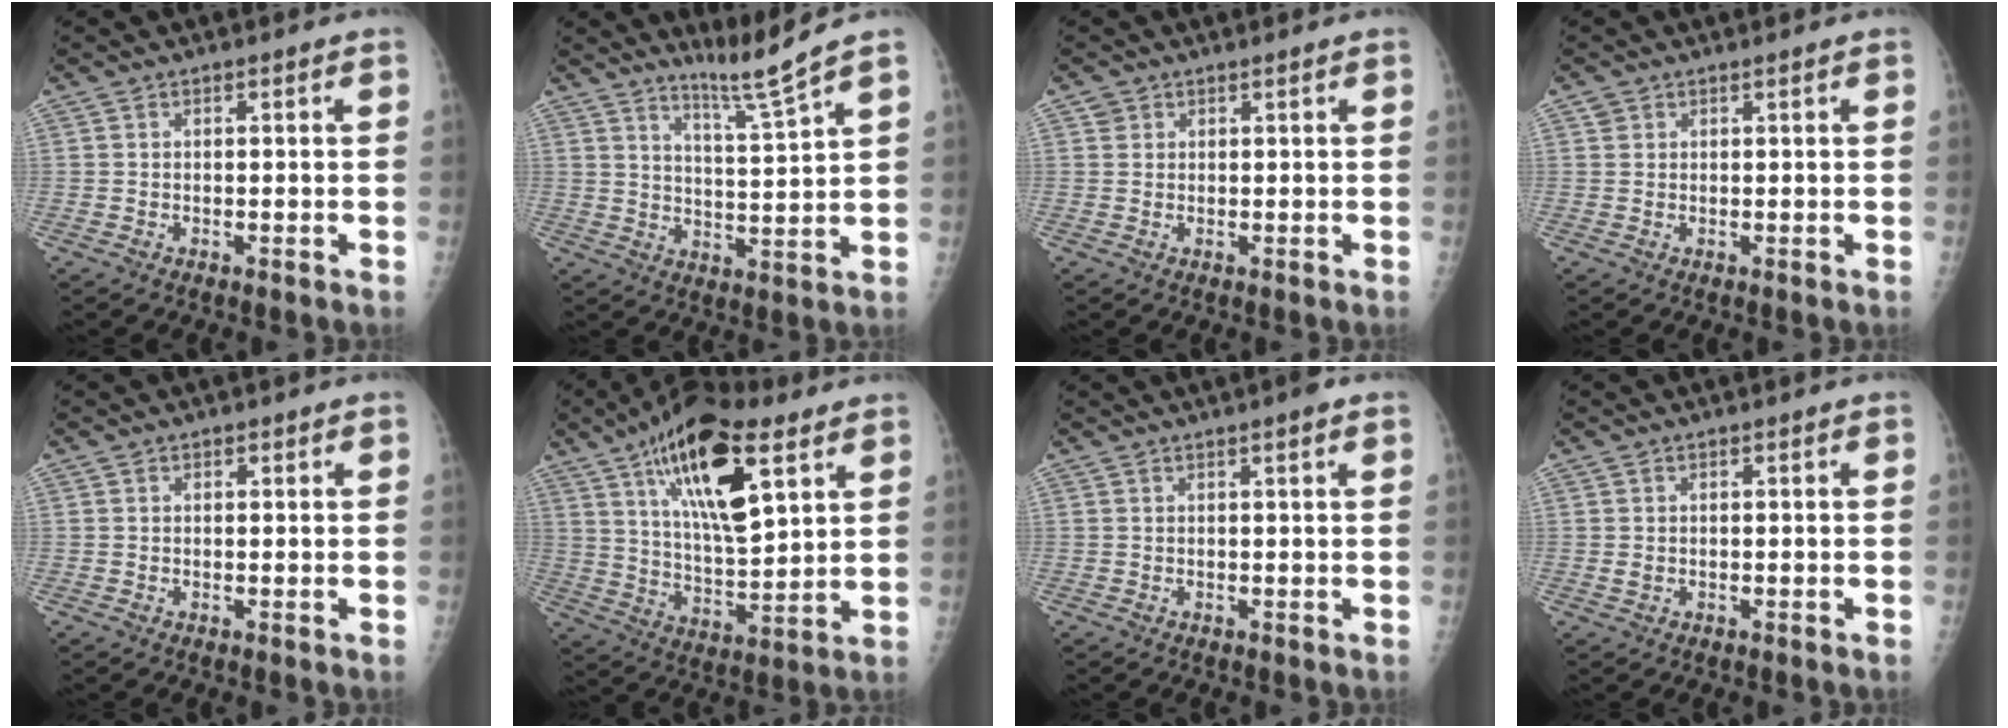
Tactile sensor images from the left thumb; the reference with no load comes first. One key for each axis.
{"total": 6.1, "fx": 5.2, "fy": -2.0, "fz": 2.5, "tx": -0.045, "ty": -0.061, "tz": 0.100}
{"total": 1.3, "fx": 0.6, "fy": 1.1, "fz": 0.0, "tx": 0.016, "ty": 0.000, "tz": 0.006}
{"total": 1.0, "fx": 0.6, "fy": 0.9, "fz": 0.1, "tx": 0.013, "ty": 0.000, "tz": 0.006}
{"total": 1.2, "fx": 0.5, "fy": 0.9, "fz": 0.5, "tx": 0.004, "ty": 0.000, "tz": 0.004}
{"total": 20.3, "fx": 9.7, "fy": 7.9, "fz": 16.1, "tx": -0.248, "ty": -0.035, "tz": 0.166}
{"total": 2.0, "fx": 1.2, "fy": 0.2, "fz": 1.6, "tx": -0.023, "ty": 0.000, "tz": 0.014}
{"total": 1.5, "fx": 0.1, "fy": 1.2, "fz": 0.8, "tx": -0.011, "ty": 0.000, "tz": 0.005}